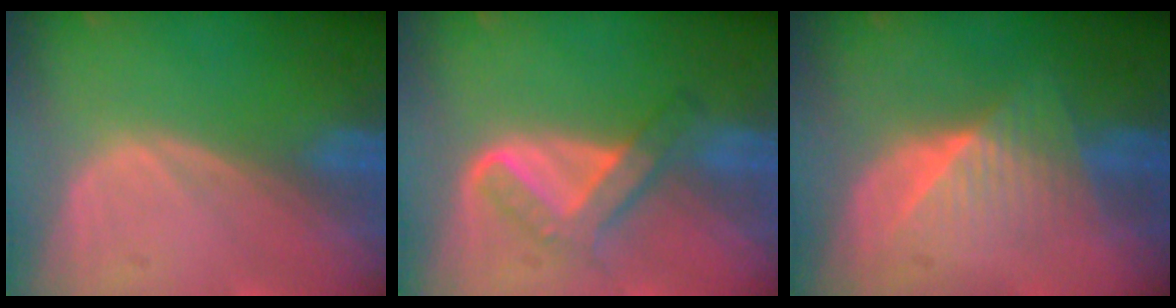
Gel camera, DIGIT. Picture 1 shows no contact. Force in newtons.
{"total": 5.3, "press": 5.1, "slide": 1.5}
{"total": 6.3, "press": 5.5, "slide": 3.0}